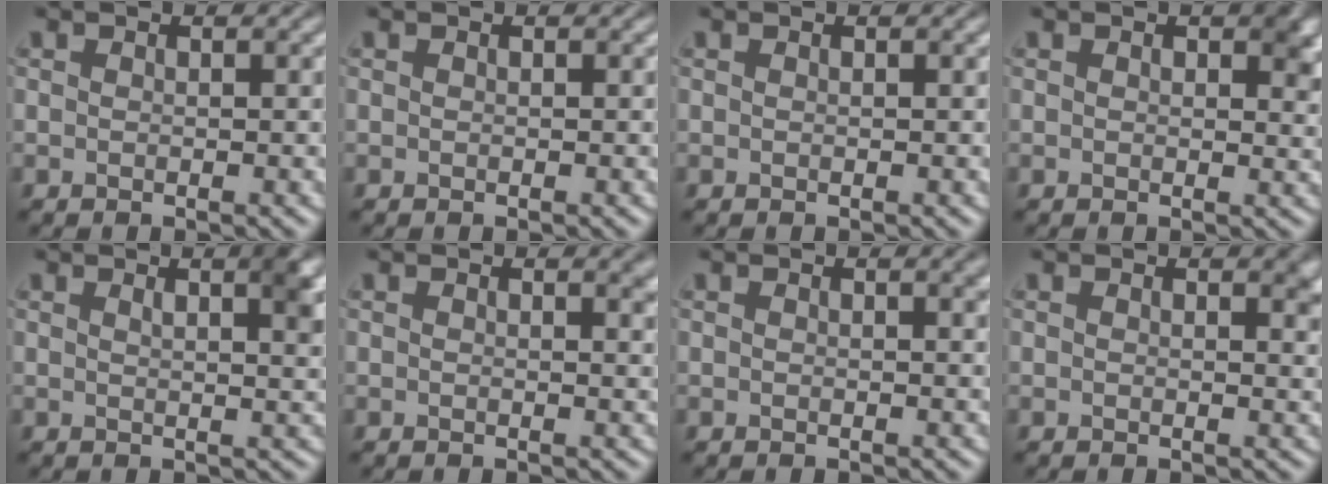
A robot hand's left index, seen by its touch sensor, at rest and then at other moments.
{"total": 0.0}
{"total": 0.0}
{"total": 2.5, "force": [0.8, 1.4, 1.9], "torque": [-0.017, -0.003, 0.011]}
{"total": 3.8, "force": [1.9, 1.2, 3.1], "torque": [-0.027, 0.006, 0.024]}
{"total": 1.5, "force": [1.0, 0.5, 1.0], "torque": [-0.004, 0.002, 0.013]}
{"total": 1.2, "force": [0.7, 0.4, 0.9], "torque": [-0.006, 0.004, 0.010]}
{"total": 1.5, "force": [1.0, 0.5, 1.1], "torque": [-0.007, -0.002, 0.015]}